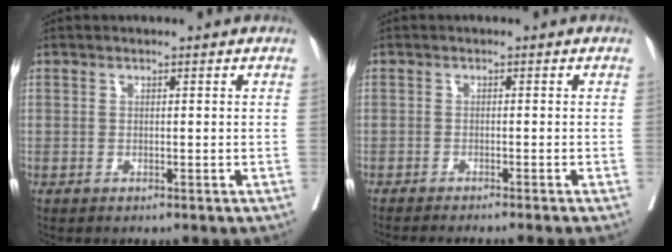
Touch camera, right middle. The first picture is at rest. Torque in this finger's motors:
{"motor_torque": [0.38, -0.44, 0.12, 0.05]}